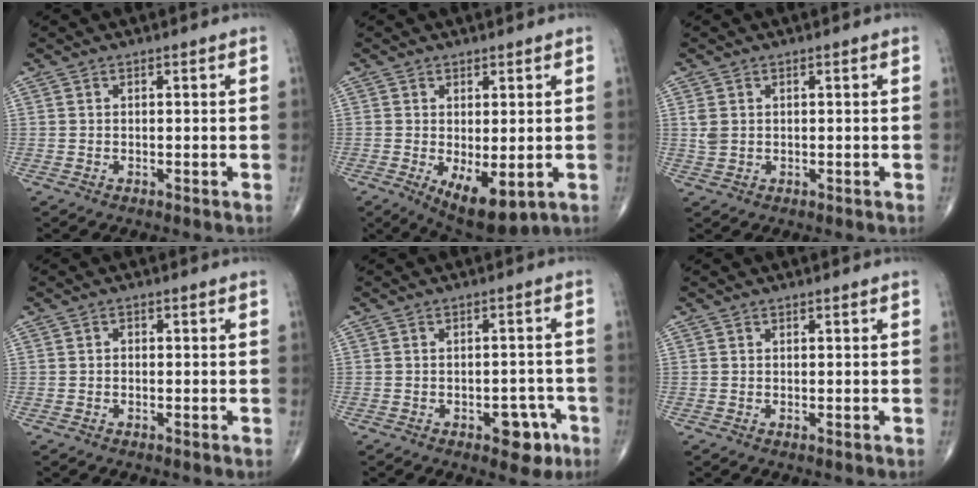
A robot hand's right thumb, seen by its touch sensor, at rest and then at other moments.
{"total": 8.6, "force": [-2.1, 3.8, 7.4], "torque": [-0.106, -0.019, -0.018]}
{"total": 2.2, "force": [0.5, 1.7, 1.4], "torque": [-0.033, 0.002, 0.015]}
{"total": 0.6, "force": [-0.1, 0.5, 0.3], "torque": [0.006, 0.002, -0.008]}
{"total": 5.9, "force": [-2.9, 3.2, 4.1], "torque": [-0.027, 0.021, -0.032]}
{"total": 0.0}